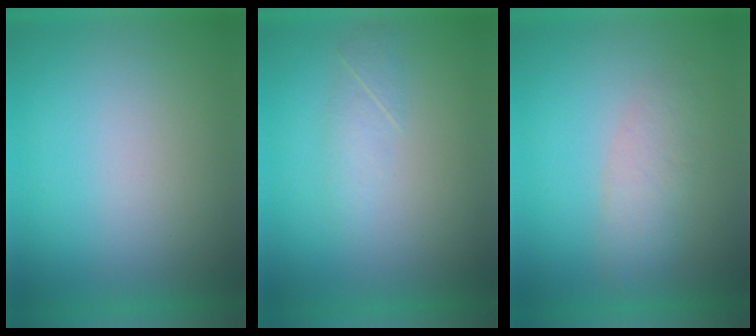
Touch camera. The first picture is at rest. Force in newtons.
{"total": 2.2}
{"total": 2.9}